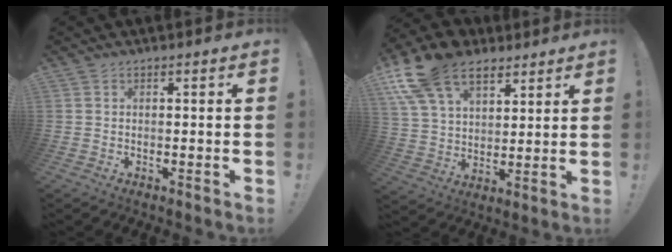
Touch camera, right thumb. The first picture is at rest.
{"total": 19.0, "force": [10.8, 12.1, 9.8], "torque": [-0.173, -0.053, 0.199]}